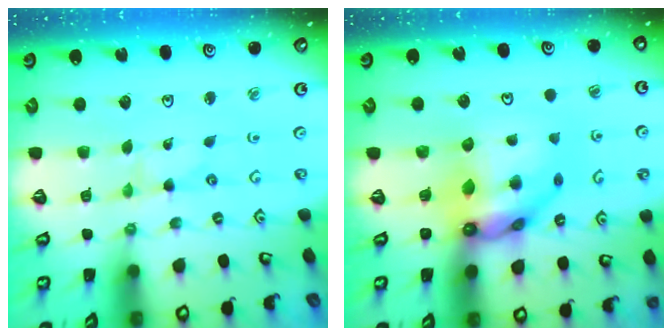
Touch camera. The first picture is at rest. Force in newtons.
{"total": 12.4, "press": 12.3, "slide": 1.5}